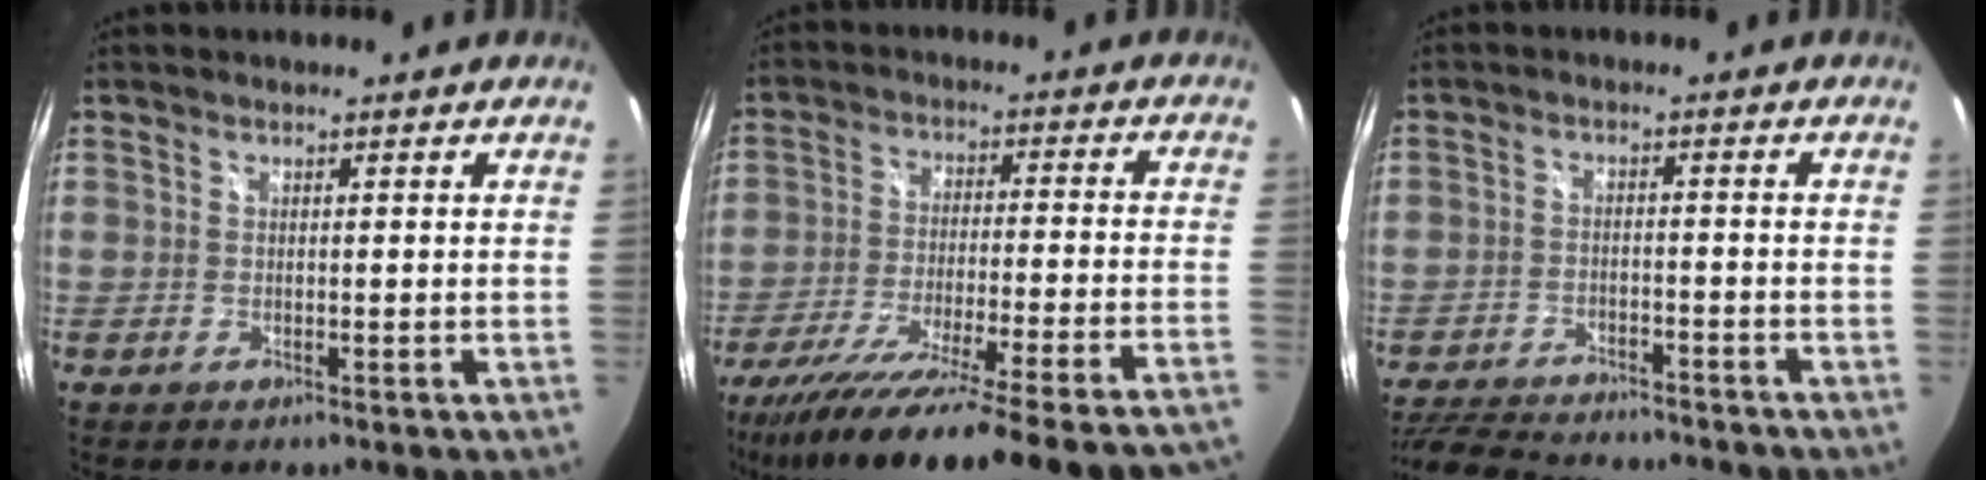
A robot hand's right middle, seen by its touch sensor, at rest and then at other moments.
{"total": 30.4, "force": [-26.7, -1.2, 14.6], "torque": [-0.236, -0.100, -0.394]}
{"total": 16.0, "force": [-13.9, 4.1, 6.9], "torque": [-0.152, -0.026, -0.211]}